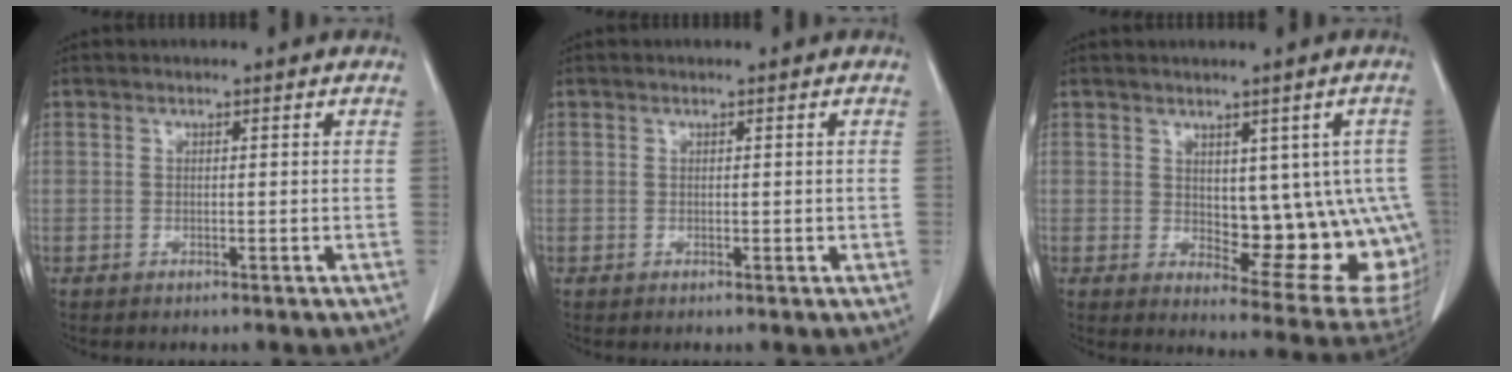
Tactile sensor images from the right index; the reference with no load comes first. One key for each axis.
{"total": 0.6, "fx": 0.0, "fy": 0.4, "fz": 0.5, "tx": -0.007, "ty": 0.000, "tz": 0.003}
{"total": 13.3, "fx": 0.3, "fy": 6.1, "fz": 11.8, "tx": -0.115, "ty": 0.001, "tz": 0.021}